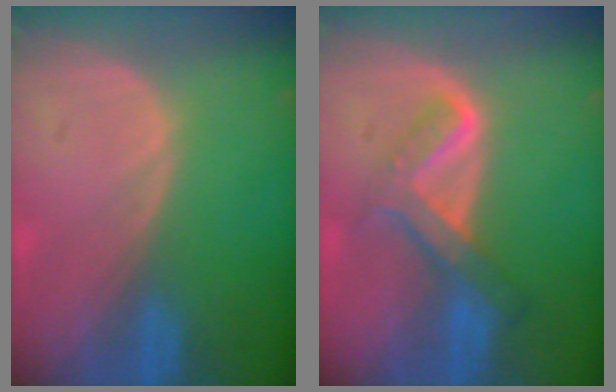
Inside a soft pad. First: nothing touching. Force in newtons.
{"total": 6.7, "press": 5.7, "slide": 3.6}